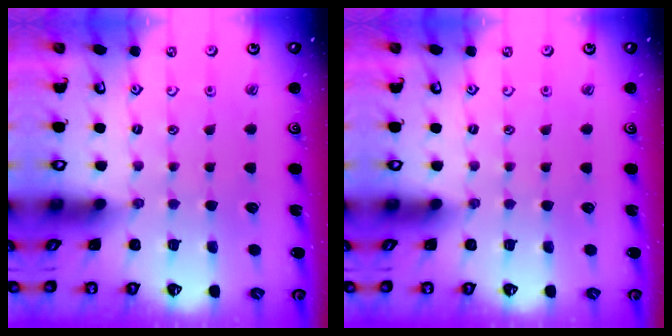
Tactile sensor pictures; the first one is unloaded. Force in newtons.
{"total": 0.0}